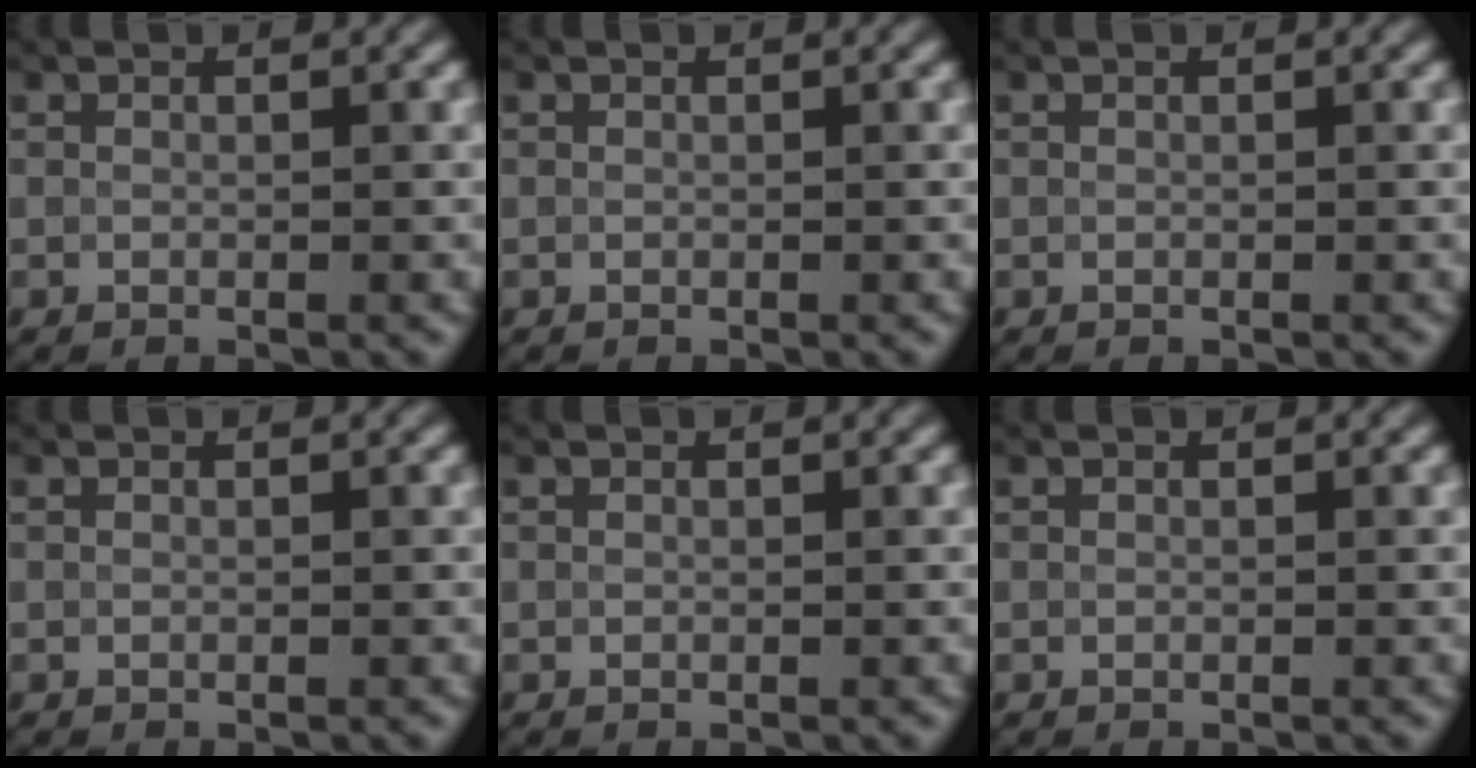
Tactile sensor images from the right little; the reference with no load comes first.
{"total": 0.0}
{"total": 0.0}
{"total": 0.0}
{"total": 0.0}
{"total": 0.0}